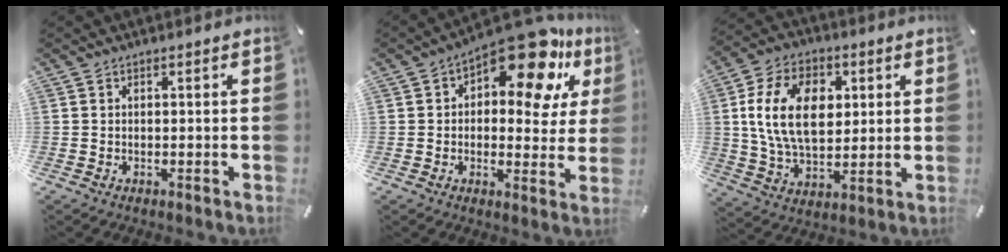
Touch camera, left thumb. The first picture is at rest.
{"total": 17.0, "force": [10.5, 7.4, 11.2], "torque": [-0.148, -0.077, 0.170]}
{"total": 15.9, "force": [3.2, 10.5, 11.4], "torque": [-0.231, 0.011, 0.055]}